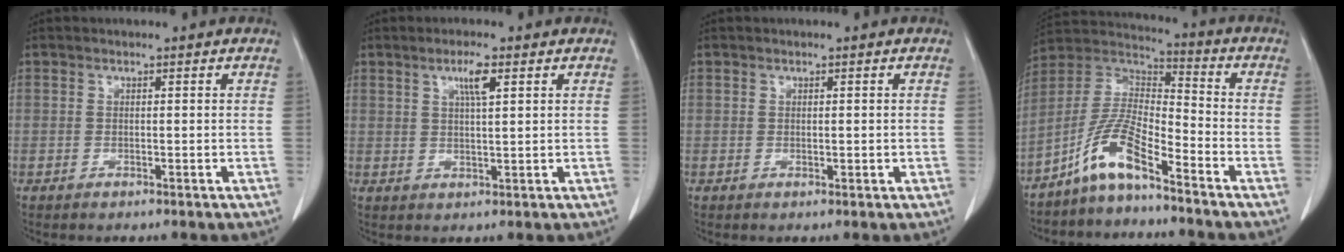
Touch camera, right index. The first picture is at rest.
{"total": 3.4, "force": [1.6, 0.3, 3.0], "torque": [-0.056, -0.001, 0.028]}
{"total": 0.6, "force": [0.1, 0.3, 0.5], "torque": [-0.003, 0.000, 0.006]}
{"total": 9.7, "force": [-6.8, 1.6, 6.8], "torque": [-0.157, 0.013, -0.135]}